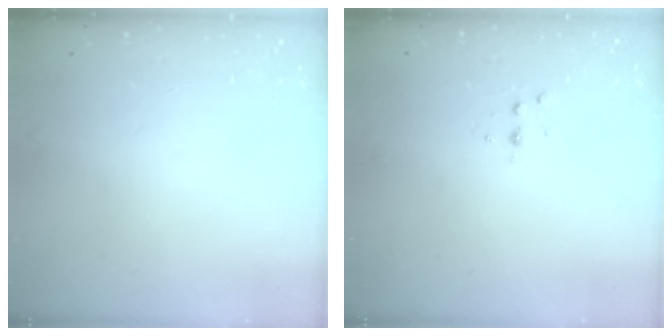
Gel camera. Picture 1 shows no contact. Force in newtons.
{"total": 3.5, "press": 3.5, "slide": 0.5}